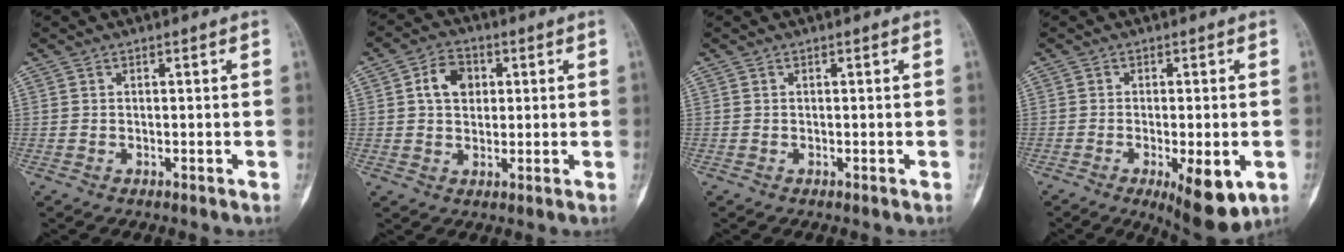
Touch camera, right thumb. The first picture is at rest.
{"total": 6.6, "force": [1.5, 4.9, 4.2], "torque": [-0.054, 0.006, 0.021]}
{"total": 0.0}
{"total": 10.1, "force": [-3.5, 3.4, 8.9], "torque": [-0.115, -0.012, -0.042]}